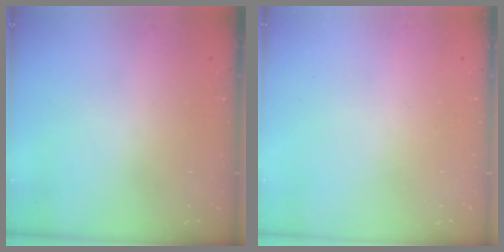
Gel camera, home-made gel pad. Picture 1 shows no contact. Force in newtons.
{"total": 0.0}